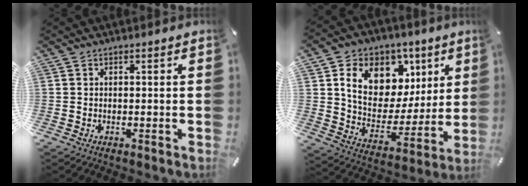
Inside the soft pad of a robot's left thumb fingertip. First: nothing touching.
{"total": 15.6, "force": [7.3, 11.5, 7.6], "torque": [-0.125, -0.041, 0.137]}